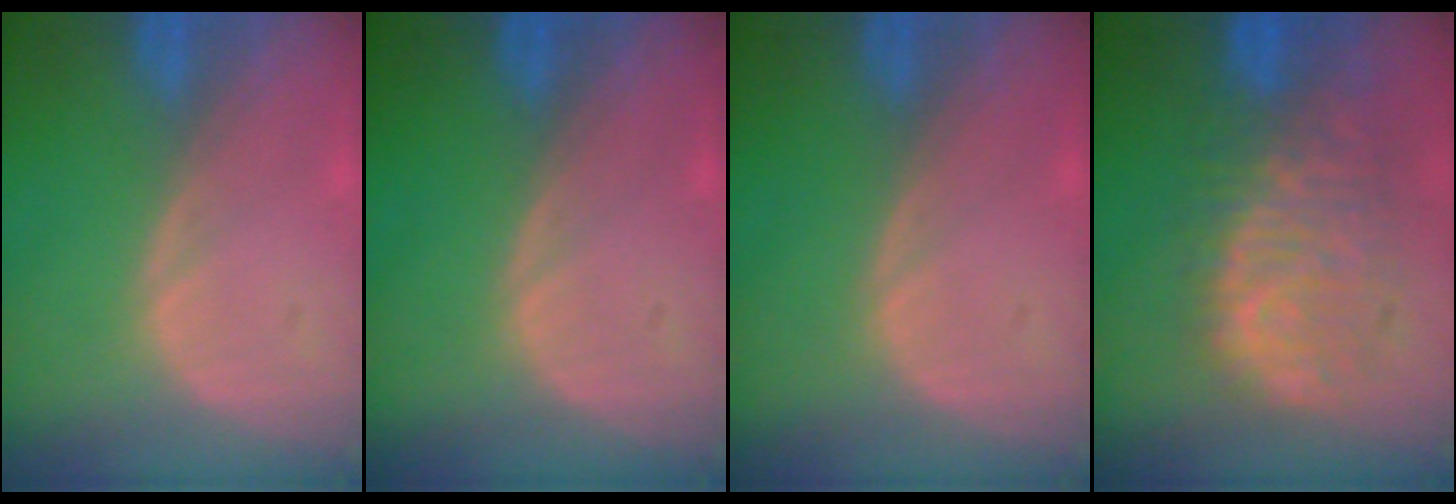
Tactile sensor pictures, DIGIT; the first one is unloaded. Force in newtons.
{"total": 0.0}
{"total": 0.0}
{"total": 11.0, "press": 9.6, "slide": 5.5}